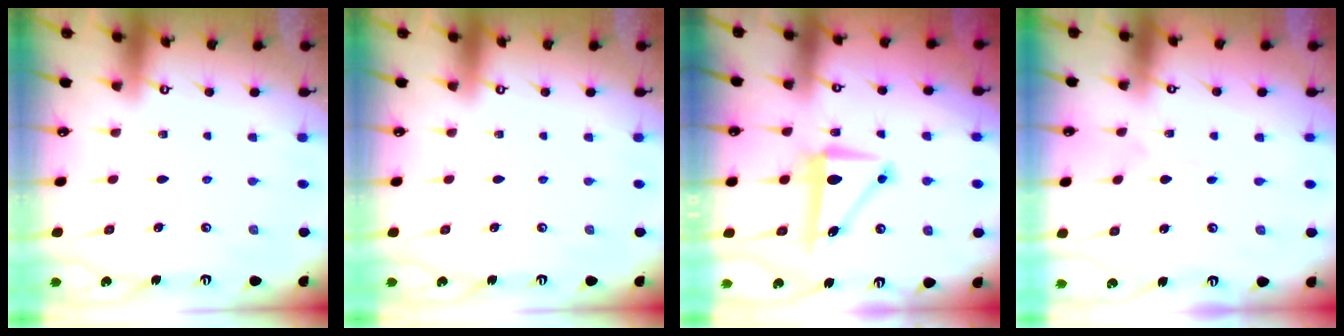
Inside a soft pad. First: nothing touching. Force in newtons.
{"total": 0.0}
{"total": 8.1, "press": 7.8, "slide": 2.2}
{"total": 2.0, "press": 2.0, "slide": 0.1}